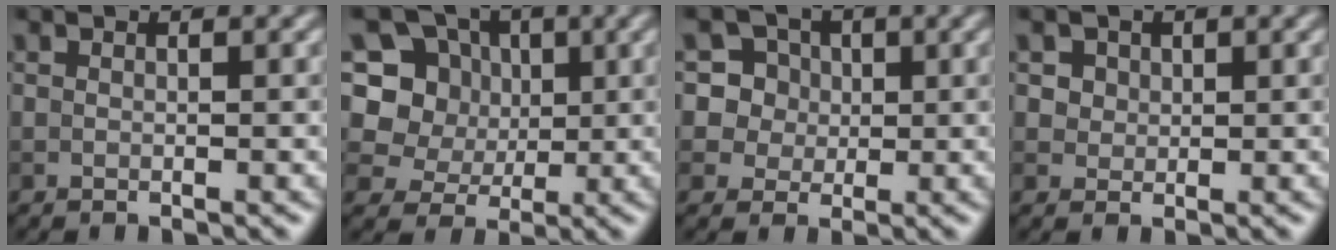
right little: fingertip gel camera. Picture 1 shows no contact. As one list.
[{"total": 8.0, "force": [2.6, 6.9, 3.0], "torque": [-0.060, 0.011, 0.034]}, {"total": 7.2, "force": [2.5, 6.5, 1.9], "torque": [-0.041, 0.032, 0.029]}, {"total": 2.7, "force": [1.3, 2.1, 1.1], "torque": [-0.026, 0.001, 0.027]}]